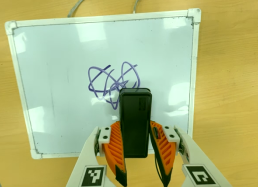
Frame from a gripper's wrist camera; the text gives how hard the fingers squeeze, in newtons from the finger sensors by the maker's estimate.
{"total": 4.6, "left": 2.9, "right": 6.3}